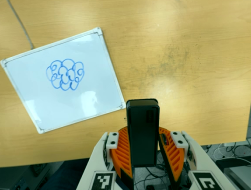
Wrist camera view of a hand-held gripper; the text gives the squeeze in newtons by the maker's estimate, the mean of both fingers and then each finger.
{"total": 5.8, "left": 5.9, "right": 5.7}